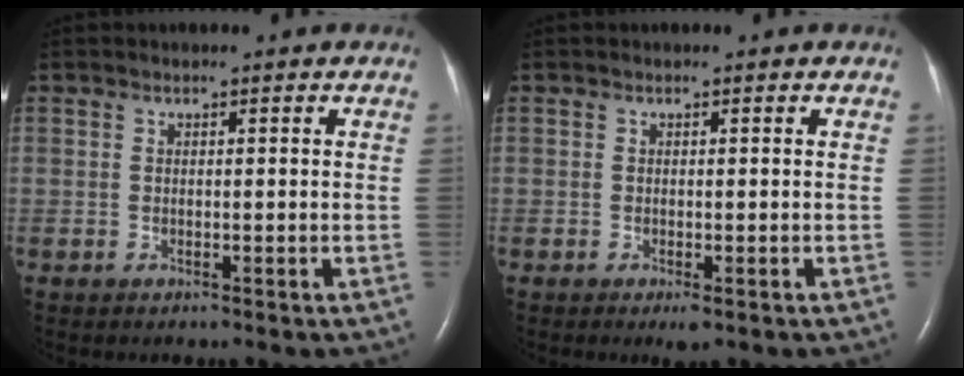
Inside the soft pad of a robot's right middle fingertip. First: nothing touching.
{"total": 1.3, "force": [-0.6, 0.3, 1.1], "torque": [-0.015, -0.004, -0.008]}